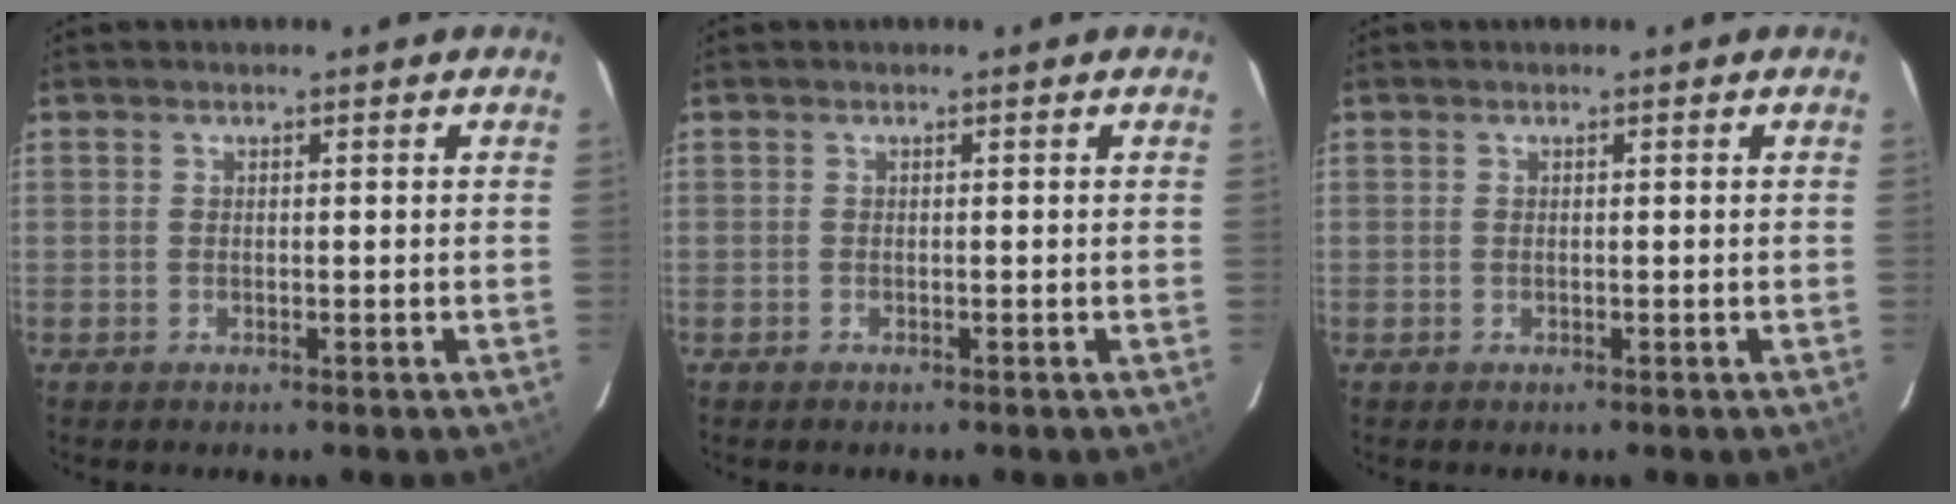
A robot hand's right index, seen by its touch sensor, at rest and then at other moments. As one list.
[{"total": 0.0}, {"total": 0.0}]